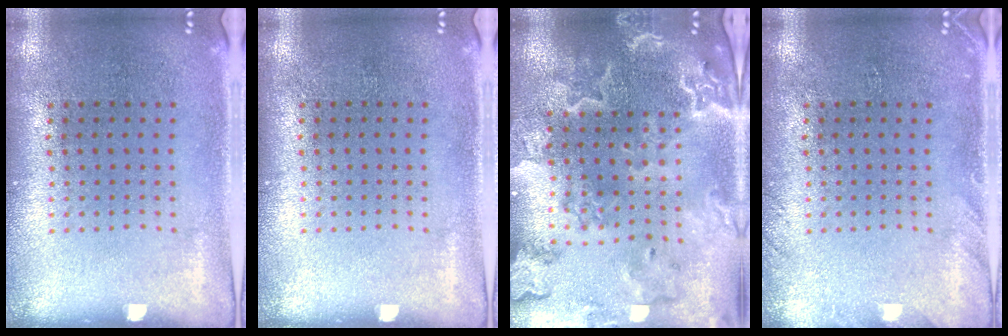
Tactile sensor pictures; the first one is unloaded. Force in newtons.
{"total": 0.0}
{"total": 3.7, "press": 3.2, "slide": 1.9}
{"total": 1.2, "press": 1.2, "slide": 0.1}